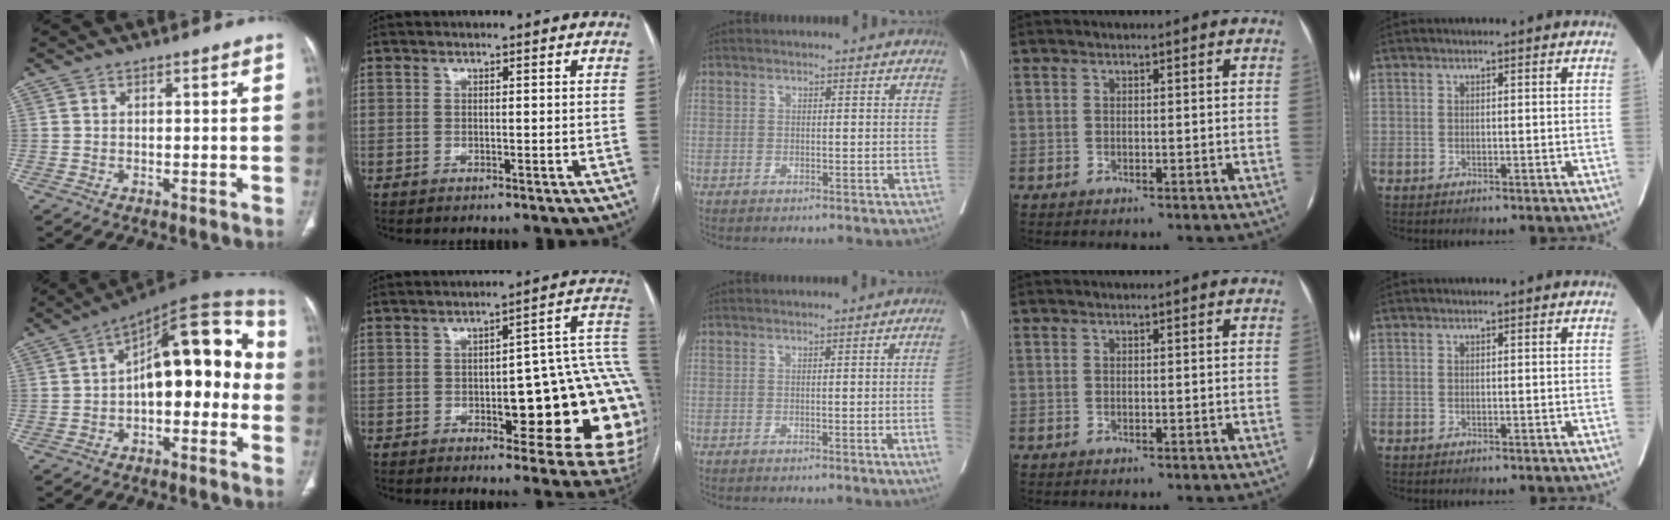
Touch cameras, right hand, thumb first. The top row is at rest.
{"thumb": {"total": 18.6, "force": [-0.7, 9.3, 16.1], "torque": [-0.190, 0.057, -0.021]}, "index": {"total": 20.2, "force": [-2.0, 5.5, 19.3], "torque": [-0.146, 0.031, -0.012]}, "middle": {"total": 4.3, "force": [-0.9, -0.7, 4.1], "torque": [-0.047, 0.002, -0.012]}}